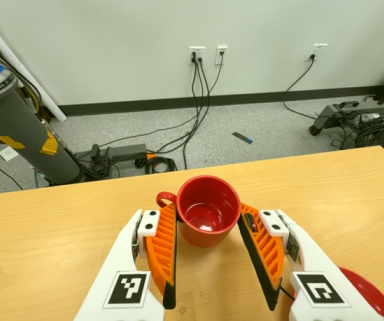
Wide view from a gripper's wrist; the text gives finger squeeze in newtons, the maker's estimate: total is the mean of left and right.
{"total": 2.3, "left": 2.2, "right": 2.4}